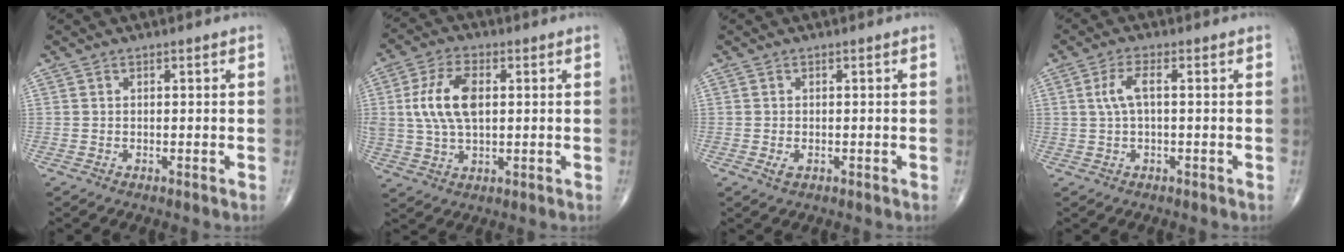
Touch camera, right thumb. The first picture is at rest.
{"total": 10.5, "force": [1.7, 5.6, 8.8], "torque": [-0.180, 0.004, 0.034]}
{"total": 1.6, "force": [-0.5, 0.9, 1.2], "torque": [-0.023, 0.000, -0.006]}
{"total": 4.0, "force": [0.5, 1.3, 3.8], "torque": [-0.094, 0.012, 0.008]}